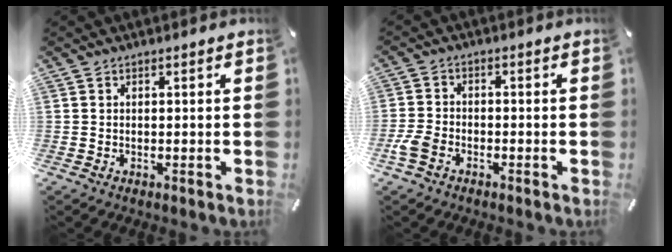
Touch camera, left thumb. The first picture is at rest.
{"total": 4.3, "force": [-2.5, 2.7, 2.3], "torque": [-0.060, 0.007, -0.051]}